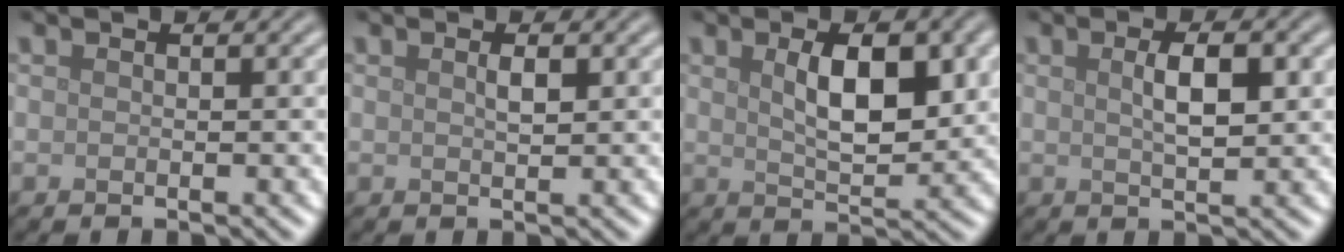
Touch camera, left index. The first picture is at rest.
{"total": 1.1, "force": [0.4, 0.3, 0.9], "torque": [-0.019, 0.001, 0.008]}
{"total": 5.5, "force": [1.5, 2.2, 4.8], "torque": [-0.081, 0.000, 0.028]}
{"total": 3.1, "force": [0.8, 0.9, 2.8], "torque": [-0.050, 0.003, 0.014]}